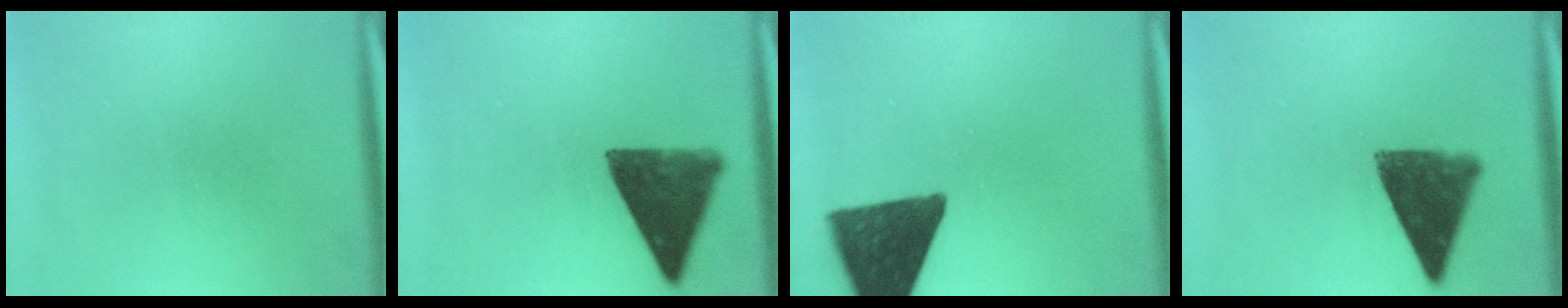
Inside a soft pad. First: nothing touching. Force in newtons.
{"total": 11.5}
{"total": 14.9}
{"total": 11.1}